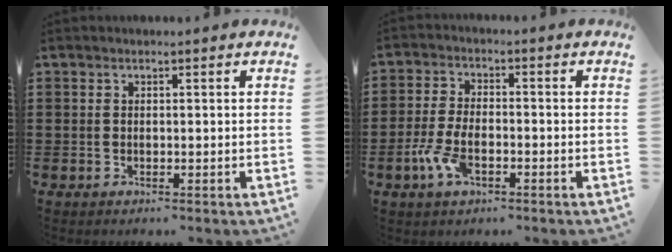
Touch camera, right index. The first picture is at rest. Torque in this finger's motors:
{"motor_torque": [2.14, 0.00, 0.24, 0.11]}